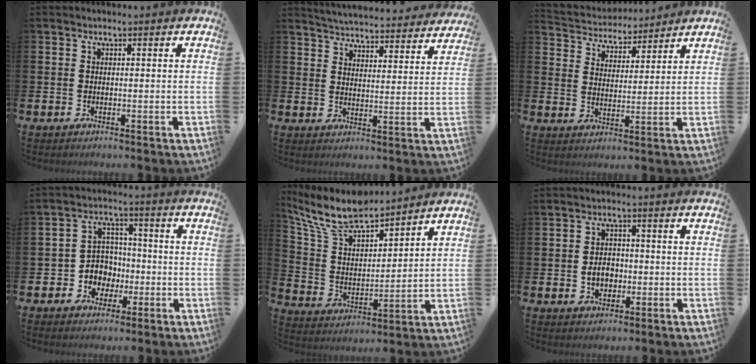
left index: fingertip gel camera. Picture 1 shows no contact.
{"total": 5.1, "force": [5.0, 0.4, 0.2], "torque": [-0.020, -0.044, 0.086]}
{"total": 4.3, "force": [4.1, 1.3, -0.4], "torque": [-0.016, -0.032, 0.070]}
{"total": 5.4, "force": [-1.0, 5.1, 1.4], "torque": [-0.039, 0.005, -0.023]}
{"total": 9.4, "force": [8.5, 2.0, 3.5], "torque": [-0.108, -0.049, 0.151]}
{"total": 3.2, "force": [-0.6, 2.5, 1.9], "torque": [-0.020, -0.002, -0.020]}